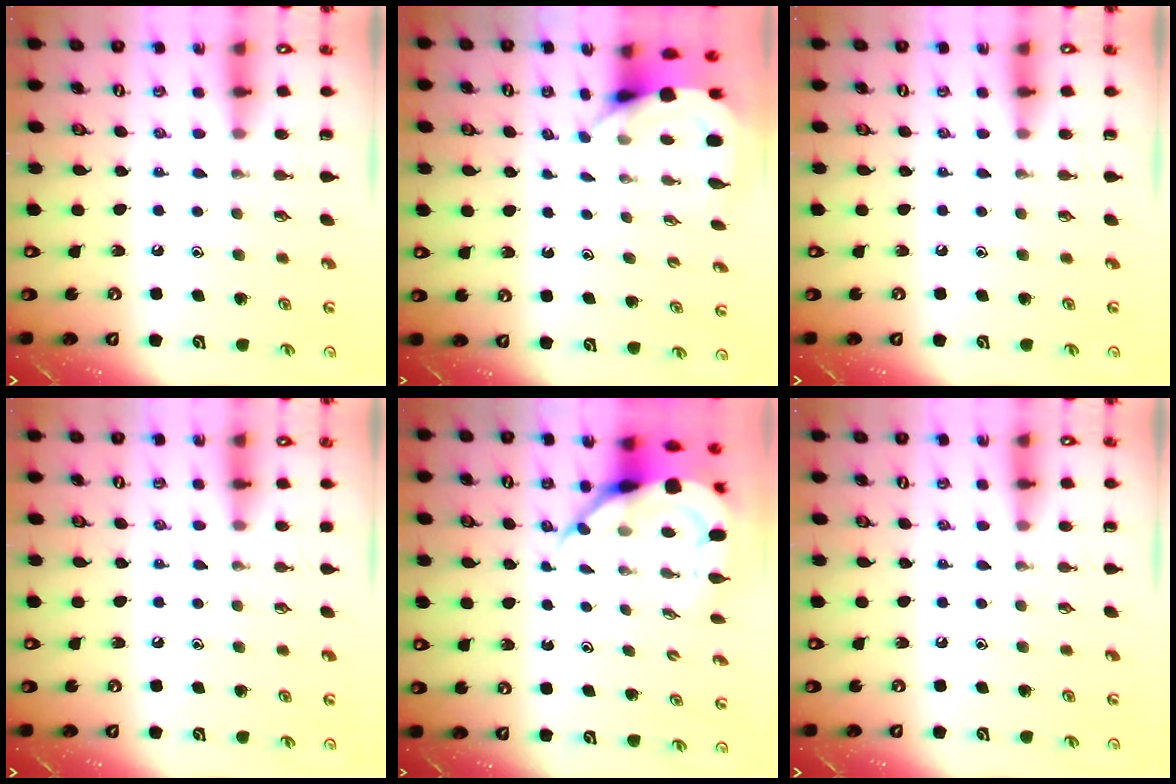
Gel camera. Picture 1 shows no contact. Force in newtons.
{"total": 3.7, "press": 3.7, "slide": 0.2}
{"total": 0.0}
{"total": 3.4, "press": 3.4, "slide": 0.5}
{"total": 9.7, "press": 9.6, "slide": 1.2}
{"total": 0.0}